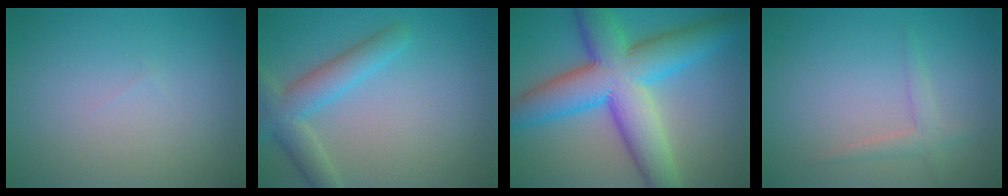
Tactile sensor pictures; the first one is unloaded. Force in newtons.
{"total": 4.3, "press": 4.3, "slide": 0.2}
{"total": 11.3, "press": 11.3, "slide": 0.2}
{"total": 1.6, "press": 1.6, "slide": 0.1}